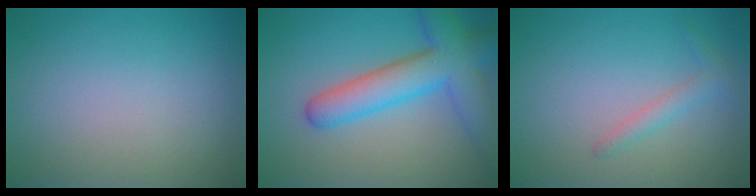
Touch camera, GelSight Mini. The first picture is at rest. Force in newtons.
{"total": 7.4, "press": 7.4, "slide": 0.3}
{"total": 1.5, "press": 1.5, "slide": 0.1}